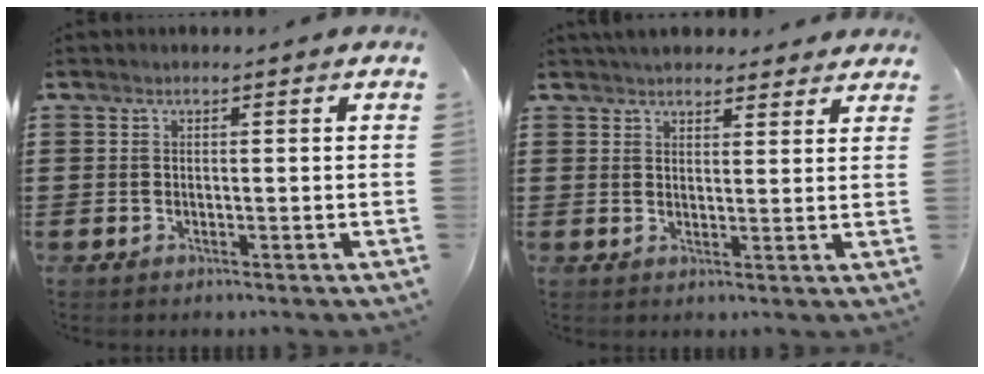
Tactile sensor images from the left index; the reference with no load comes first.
{"total": 3.4, "force": [3.3, 0.9, 0.5], "torque": [-0.016, -0.003, 0.063]}